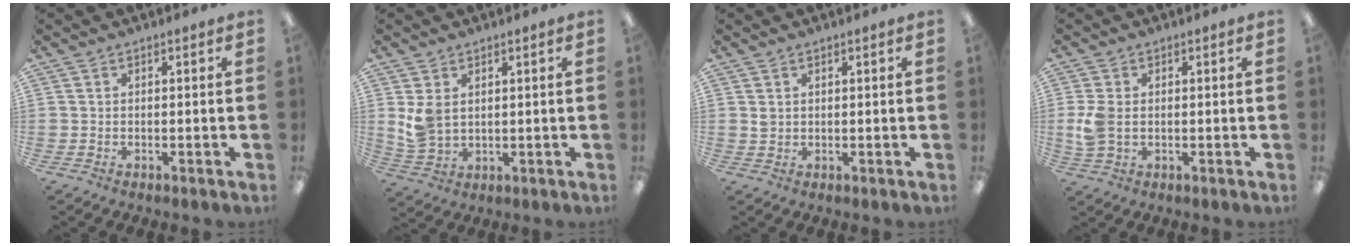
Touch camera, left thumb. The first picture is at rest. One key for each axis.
{"total": 5.6, "fx": 2.0, "fy": 3.9, "fz": 3.5, "tx": -0.083, "ty": -0.004, "tz": 0.040}
{"total": 1.4, "fx": 0.7, "fy": 1.0, "fz": 0.5, "tx": -0.011, "ty": 0.002, "tz": 0.014}
{"total": 5.2, "fx": -0.1, "fy": 3.6, "fz": 3.8, "tx": -0.088, "ty": 0.002, "tz": -0.003}